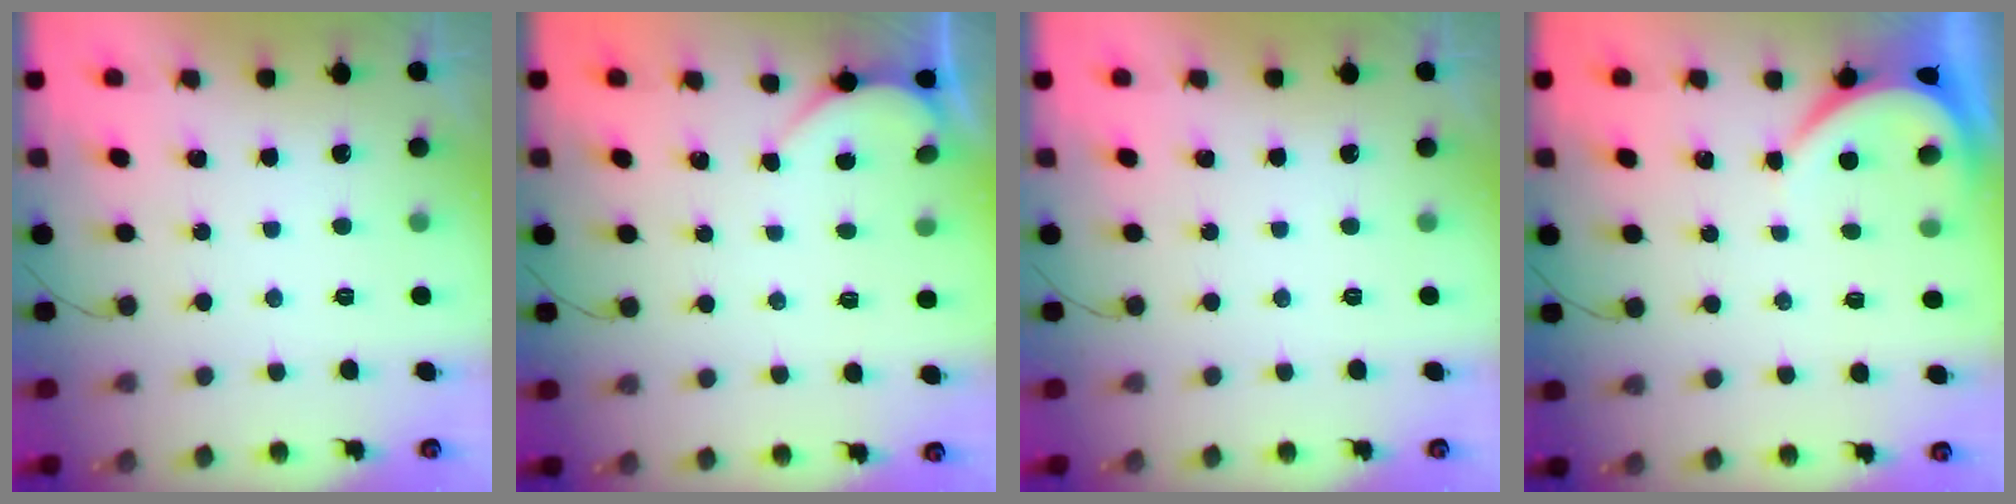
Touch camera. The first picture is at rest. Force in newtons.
{"total": 1.9, "press": 1.9, "slide": 0.1}
{"total": 0.0}
{"total": 3.9, "press": 3.9, "slide": 0.7}